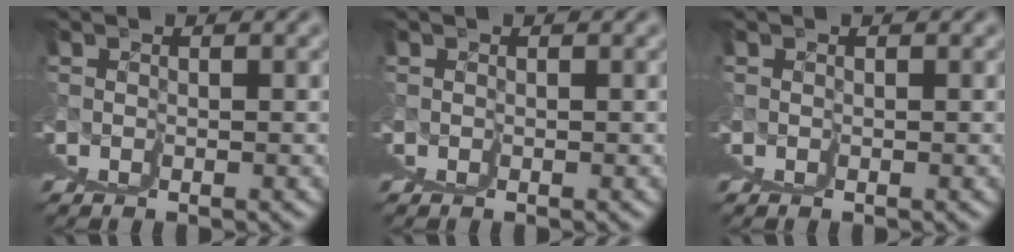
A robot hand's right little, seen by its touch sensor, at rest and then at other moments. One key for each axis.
{"total": 0.0}
{"total": 0.0}